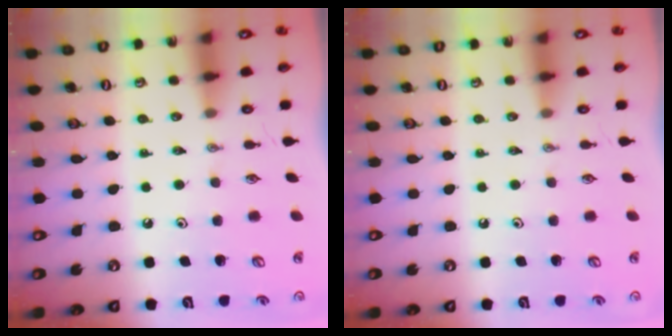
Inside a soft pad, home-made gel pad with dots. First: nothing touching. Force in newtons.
{"total": 0.0}